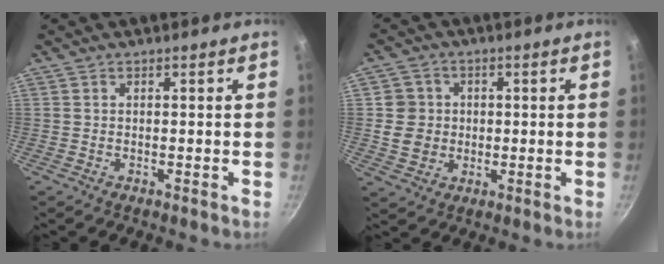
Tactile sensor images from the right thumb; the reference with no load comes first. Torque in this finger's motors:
{"motor_torque": [-0.39, -0.22, 0.17, -0.09, 0.01]}